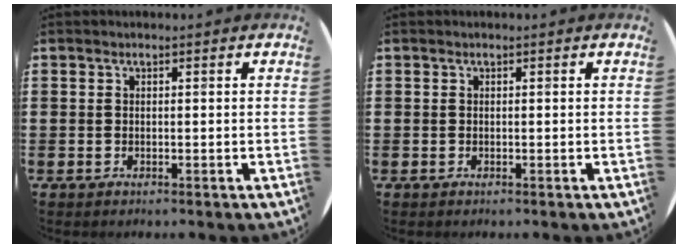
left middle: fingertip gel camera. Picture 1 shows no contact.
{"total": 0.0}